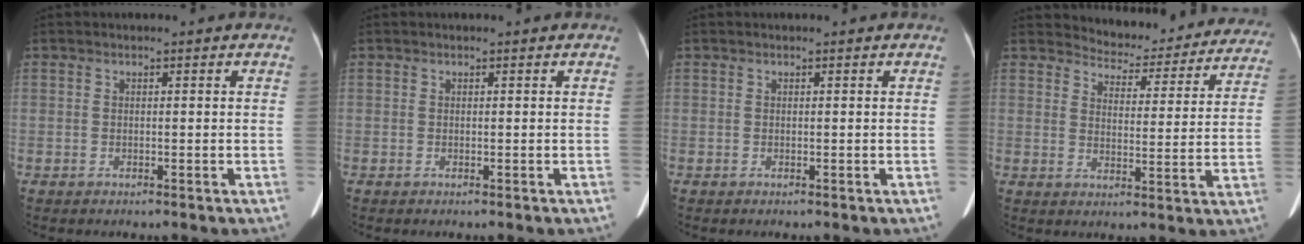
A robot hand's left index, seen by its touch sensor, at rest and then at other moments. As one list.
[{"total": 0.0}, {"total": 0.0}, {"total": 16.3, "force": [15.6, 4.0, 2.5], "torque": [-0.007, -0.041, 0.169]}]